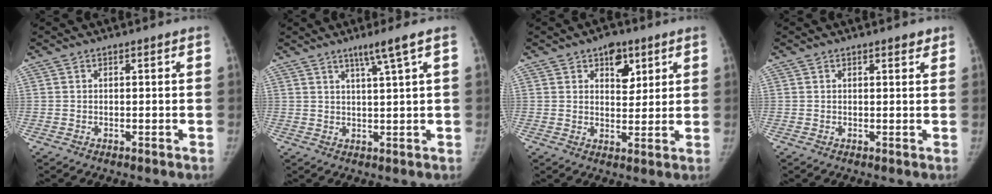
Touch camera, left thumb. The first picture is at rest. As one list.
[{"total": 4.4, "force": [2.6, -0.8, 3.5], "torque": [-0.064, -0.017, 0.050]}, {"total": 6.7, "force": [3.5, 4.4, 3.7], "torque": [-0.016, -0.015, 0.048]}, {"total": 1.4, "force": [1.1, 0.7, 0.5], "torque": [0.008, -0.006, 0.010]}]